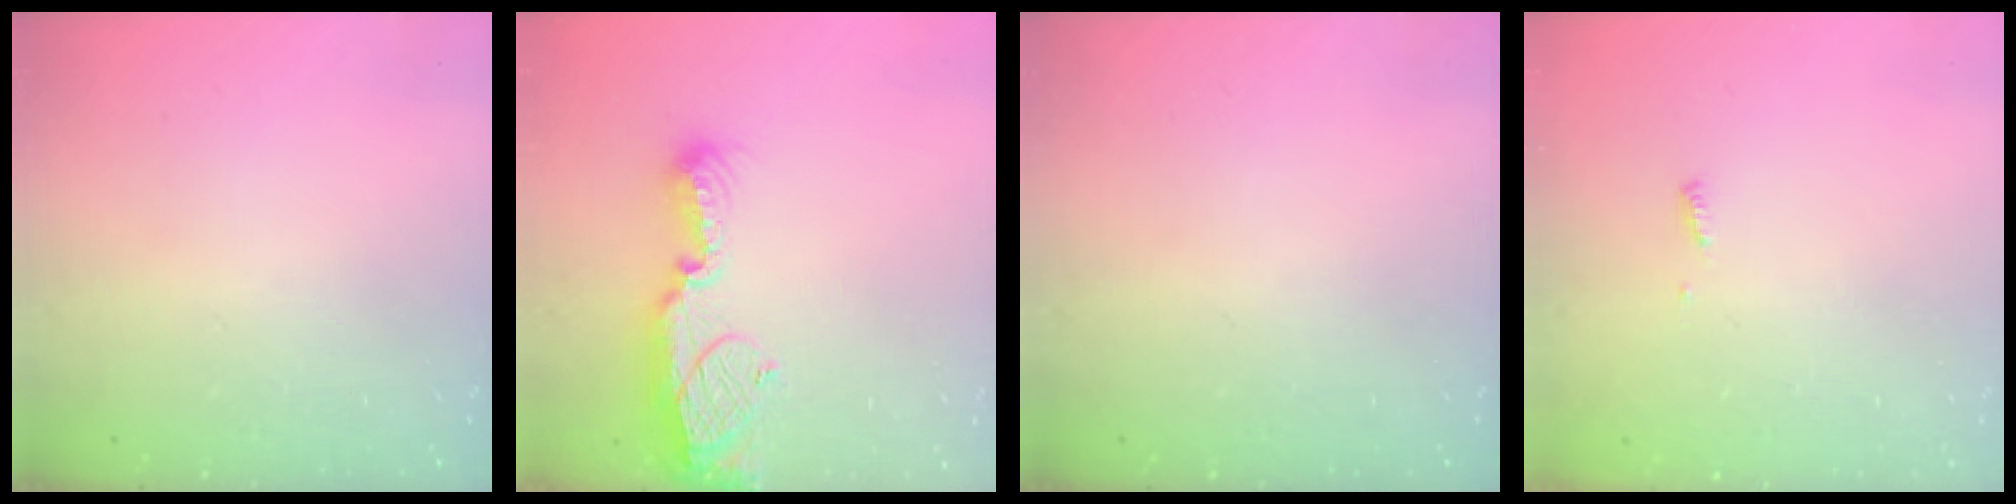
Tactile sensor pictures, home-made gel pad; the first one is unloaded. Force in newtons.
{"total": 13.3, "press": 12.2, "slide": 5.5}
{"total": 0.0}
{"total": 3.9, "press": 3.9, "slide": 0.5}